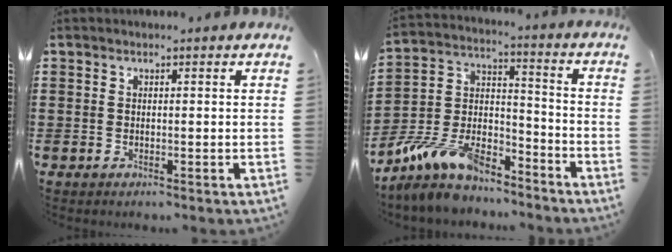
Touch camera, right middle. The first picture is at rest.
{"total": 11.9, "force": [-9.8, 4.0, 5.5], "torque": [-0.124, 0.023, -0.194]}